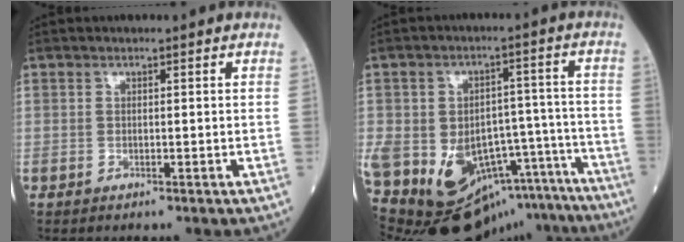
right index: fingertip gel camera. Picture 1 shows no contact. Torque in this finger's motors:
{"motor_torque": [2.14, 0.00, 1.05, 0.21]}